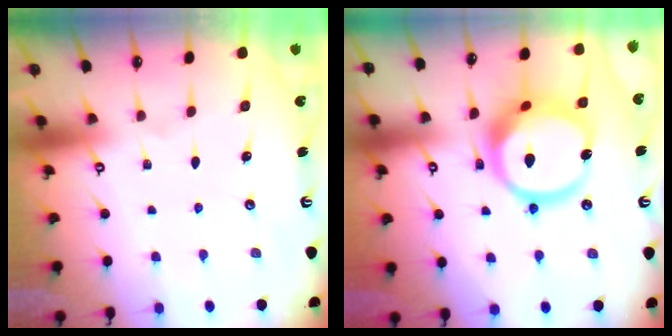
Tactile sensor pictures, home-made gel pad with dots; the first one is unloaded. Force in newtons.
{"total": 16.7, "press": 16.6, "slide": 2.1}